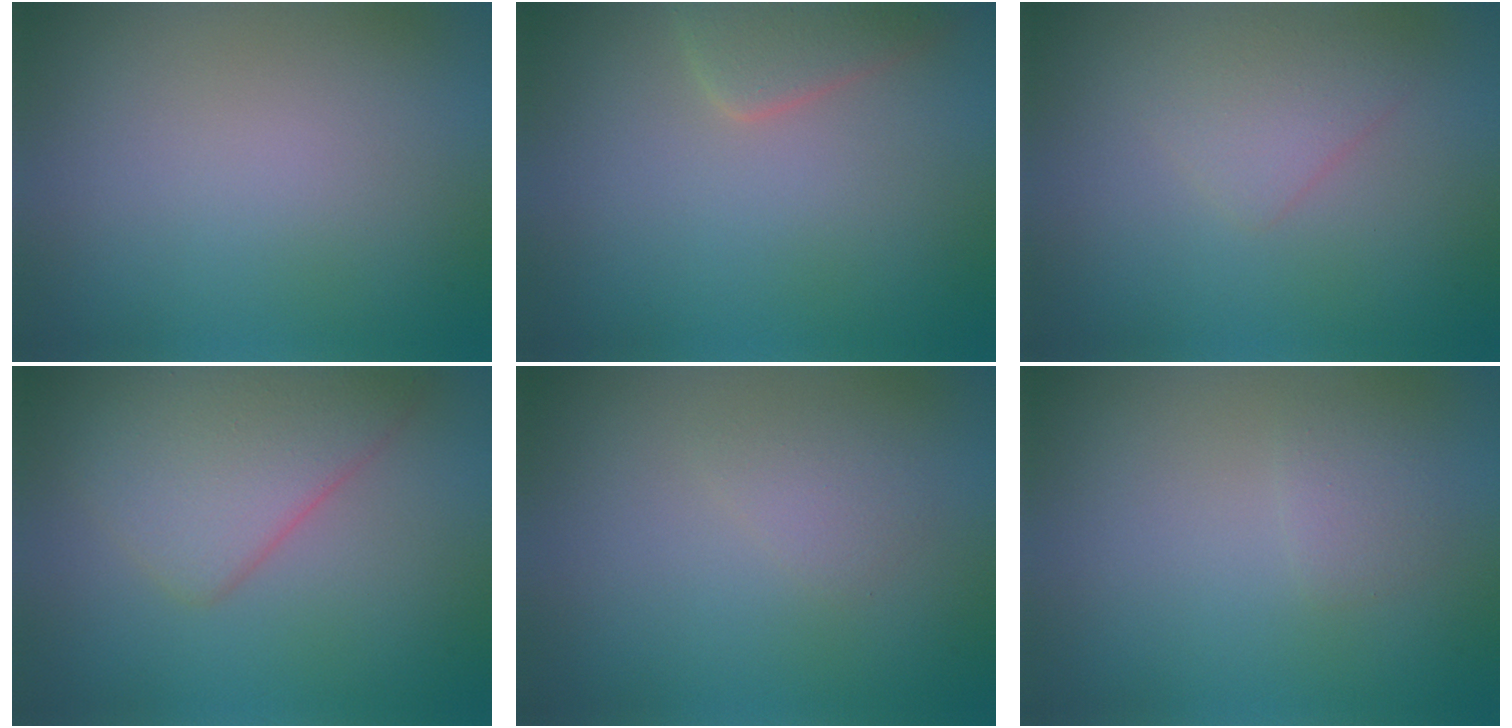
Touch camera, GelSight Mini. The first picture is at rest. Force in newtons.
{"total": 2.9, "press": 2.9, "slide": 0.3}
{"total": 2.2, "press": 2.2, "slide": 0.1}
{"total": 5.5, "press": 5.5, "slide": 0.2}
{"total": 1.1, "press": 1.1, "slide": 0.1}
{"total": 1.2, "press": 1.2, "slide": 0.1}